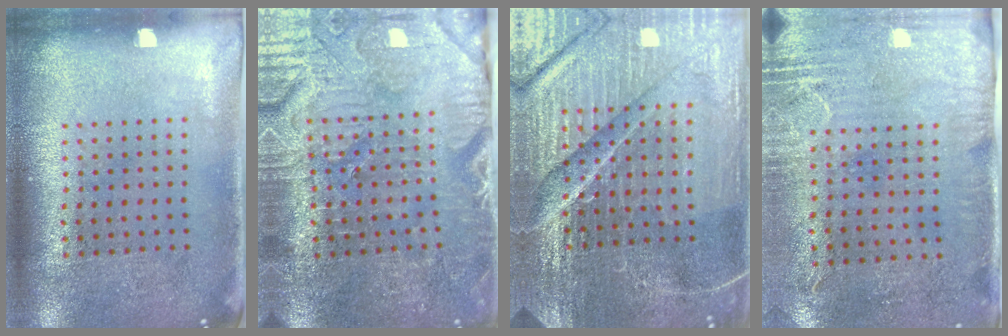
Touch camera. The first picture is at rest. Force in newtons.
{"total": 4.0, "press": 3.9, "slide": 0.8}
{"total": 6.1, "press": 5.5, "slide": 2.6}
{"total": 2.9, "press": 2.4, "slide": 1.7}